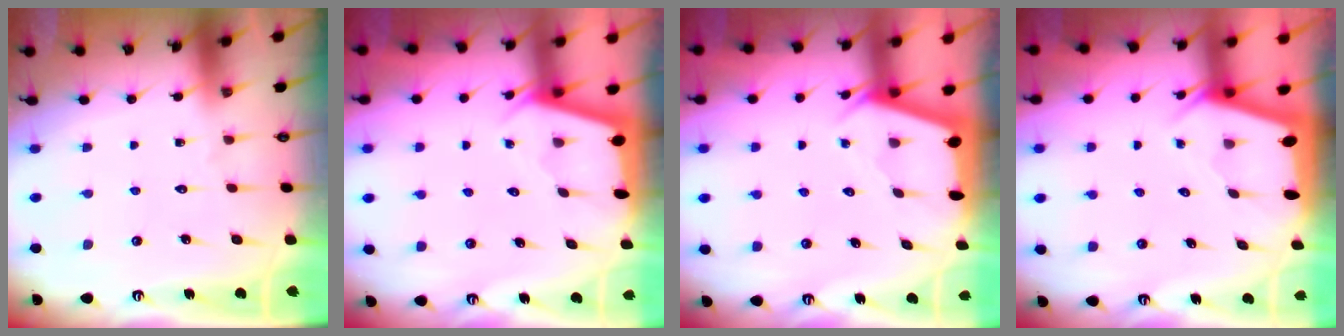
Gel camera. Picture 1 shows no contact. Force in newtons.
{"total": 2.3, "press": 2.3, "slide": 0.1}
{"total": 2.4, "press": 2.4, "slide": 0.3}
{"total": 2.2, "press": 2.2, "slide": 0.3}